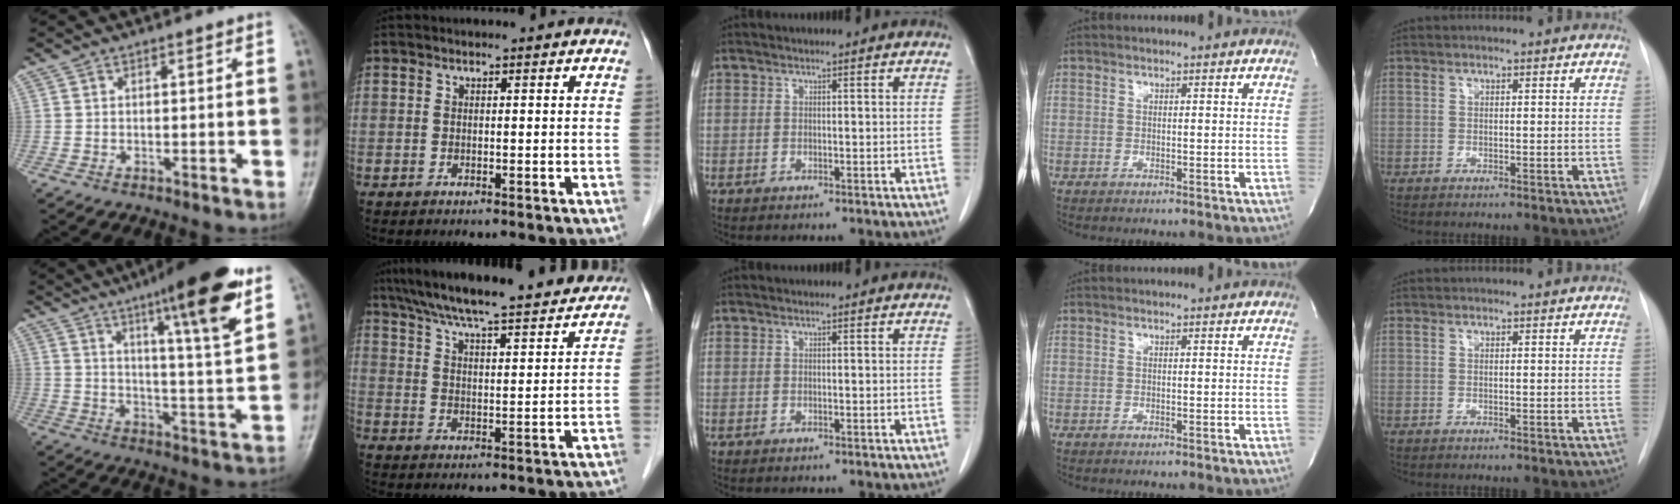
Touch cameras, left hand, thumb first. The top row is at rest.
{"thumb": {"total": 17.9, "force": [10.5, 2.2, 14.3], "torque": [-0.196, -0.052, 0.156]}, "index": {"total": 23.7, "force": [21.2, 2.4, 10.2], "torque": [-0.167, 0.000, 0.291]}}